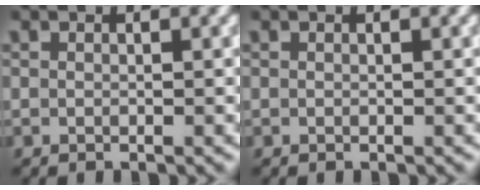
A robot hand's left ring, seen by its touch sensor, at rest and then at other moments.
{"total": 0.0}